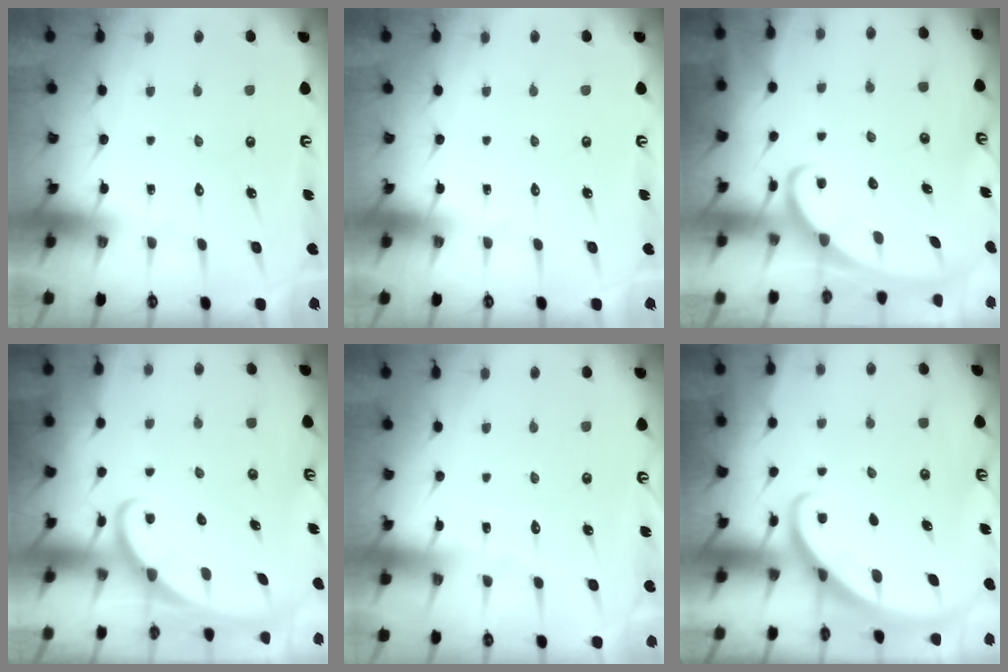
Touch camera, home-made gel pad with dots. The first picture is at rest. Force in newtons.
{"total": 0.0}
{"total": 2.2, "press": 2.1, "slide": 0.4}
{"total": 1.8, "press": 1.8, "slide": 0.1}
{"total": 3.0, "press": 3.0, "slide": 0.2}
{"total": 2.7, "press": 2.7, "slide": 0.1}